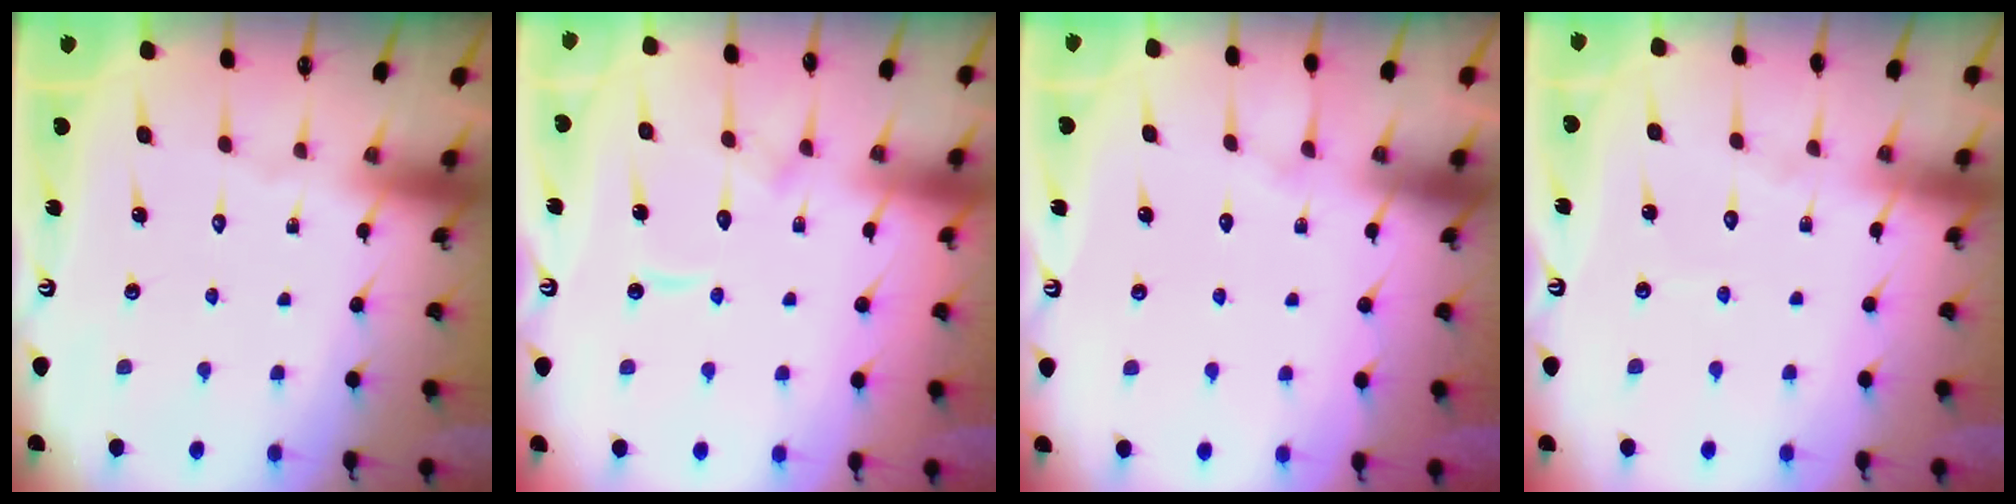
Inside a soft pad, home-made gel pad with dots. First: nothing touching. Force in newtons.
{"total": 9.9, "press": 9.9, "slide": 1.0}
{"total": 4.4, "press": 4.4, "slide": 0.5}
{"total": 3.6, "press": 3.6, "slide": 0.4}